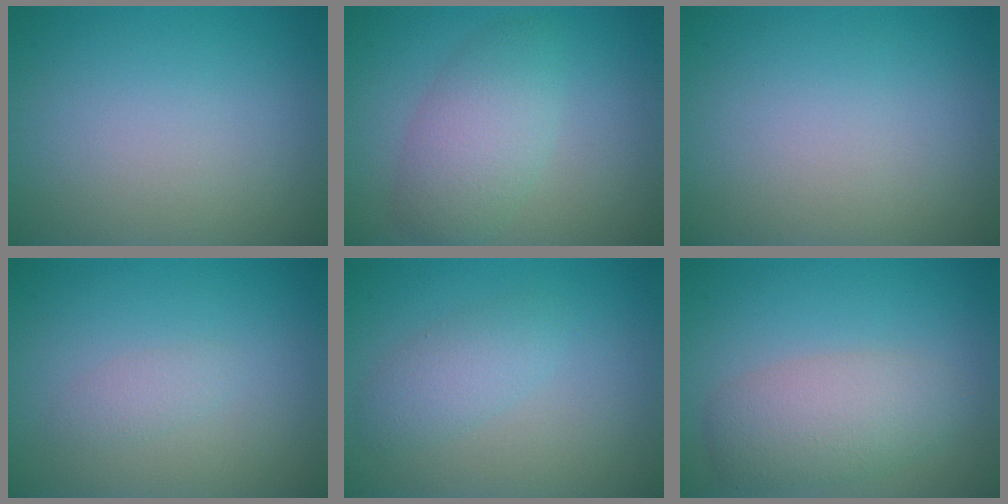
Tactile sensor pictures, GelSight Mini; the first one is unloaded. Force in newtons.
{"total": 4.2, "press": 4.1, "slide": 0.3}
{"total": 0.0}
{"total": 1.1, "press": 1.1, "slide": 0.0}
{"total": 2.2, "press": 2.2, "slide": 0.1}
{"total": 4.3, "press": 4.3, "slide": 0.1}